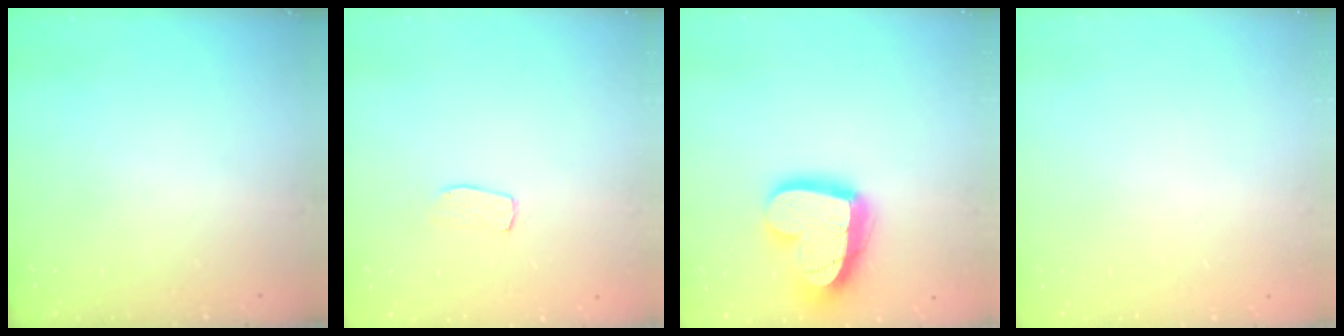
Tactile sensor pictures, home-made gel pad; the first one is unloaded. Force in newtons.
{"total": 3.3, "press": 3.3, "slide": 0.2}
{"total": 21.4, "press": 21.3, "slide": 2.1}
{"total": 0.0}